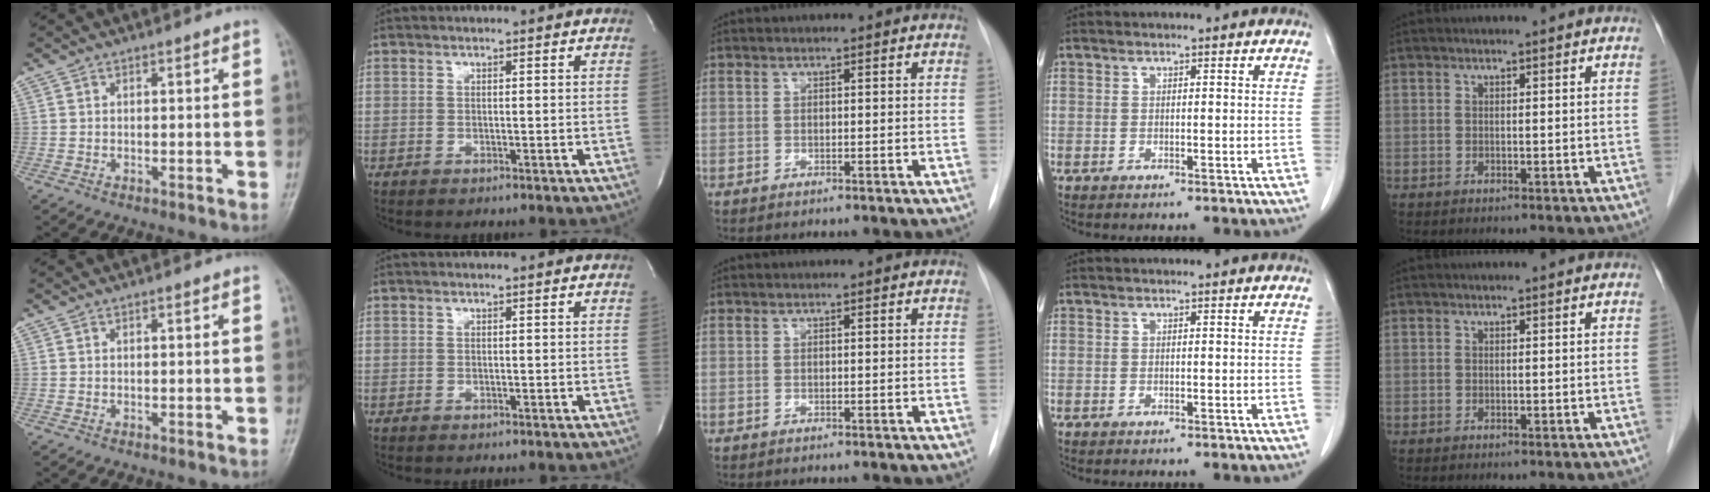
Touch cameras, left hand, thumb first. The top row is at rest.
{}